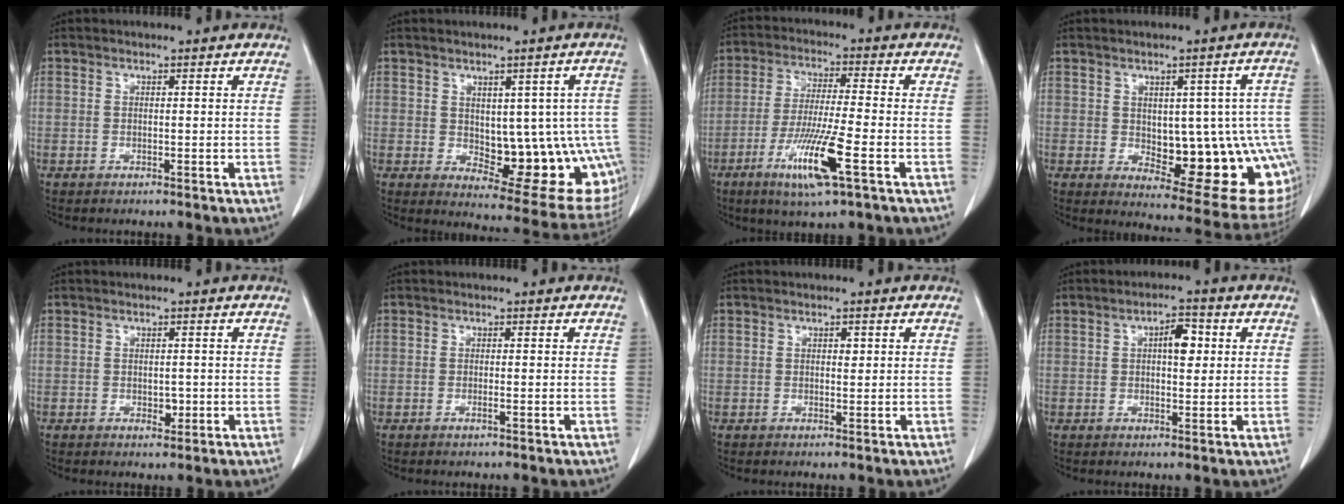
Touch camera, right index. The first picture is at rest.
{"total": 14.8, "force": [-1.4, 7.2, 12.9], "torque": [-0.118, 0.009, 0.005]}
{"total": 11.0, "force": [-4.7, 0.1, 9.9], "torque": [-0.193, -0.022, -0.088]}
{"total": 16.6, "force": [-2.1, 6.7, 15.1], "torque": [-0.134, 0.016, 0.002]}
{"total": 1.5, "force": [-0.3, 1.0, 1.1], "torque": [-0.014, -0.001, 0.000]}
{"total": 0.6, "force": [-0.3, -0.1, 0.6], "torque": [-0.011, 0.000, -0.005]}
{"total": 0.9, "force": [0.3, 0.5, 0.7], "torque": [-0.010, 0.000, 0.004]}
{"total": 4.3, "force": [1.0, 1.7, 3.8], "torque": [-0.060, 0.009, 0.014]}